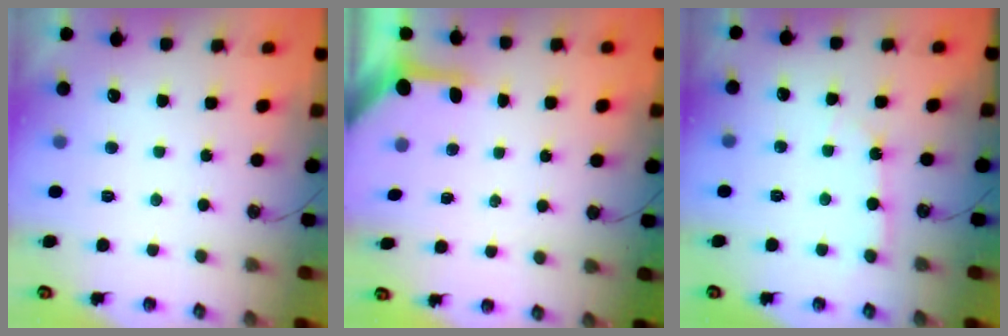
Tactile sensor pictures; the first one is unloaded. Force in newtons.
{"total": 3.8, "press": 3.8, "slide": 0.5}
{"total": 3.7, "press": 3.7, "slide": 0.5}